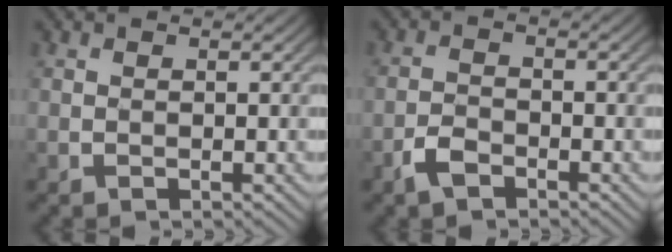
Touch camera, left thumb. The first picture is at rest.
{"total": 3.2, "force": [-3.1, 0.5, 0.5], "torque": [-0.009, 0.003, -0.066]}